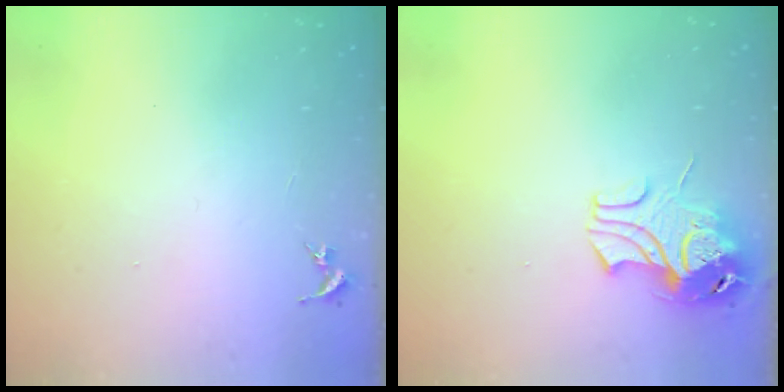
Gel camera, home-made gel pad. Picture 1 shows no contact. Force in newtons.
{"total": 9.7, "press": 9.6, "slide": 1.4}